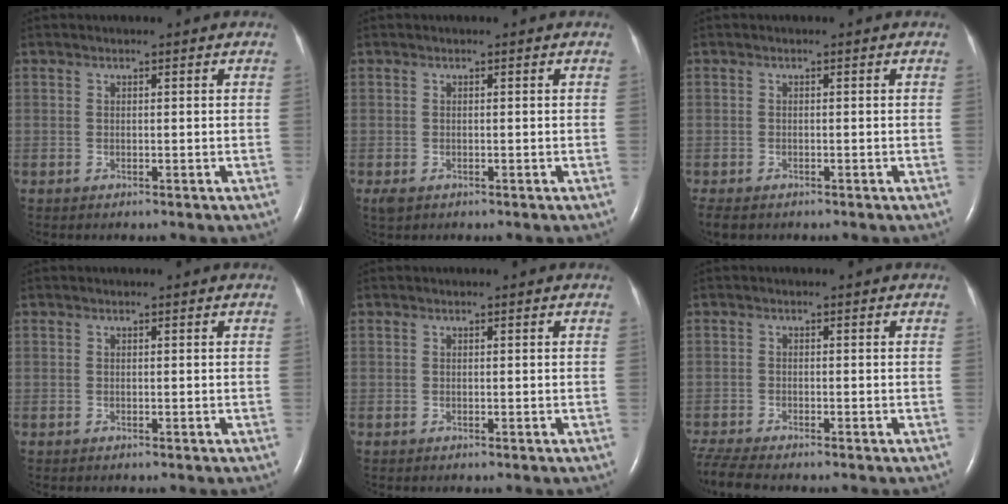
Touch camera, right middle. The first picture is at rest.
{"total": 1.3, "force": [-0.7, 0.8, 0.8], "torque": [-0.021, -0.002, -0.006]}
{"total": 3.2, "force": [-2.5, 1.4, 1.4], "torque": [-0.029, -0.009, -0.036]}
{"total": 0.0}
{"total": 0.0}
{"total": 5.3, "force": [-4.8, 0.2, 2.2], "torque": [-0.054, -0.019, -0.088]}